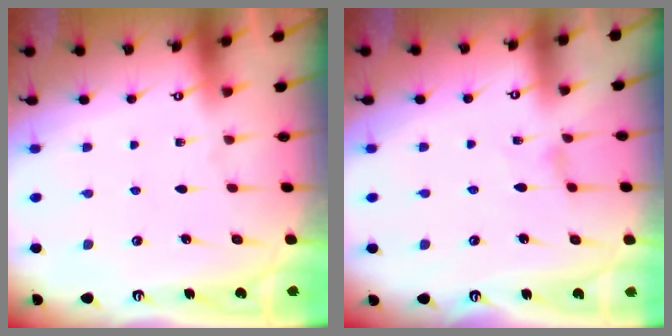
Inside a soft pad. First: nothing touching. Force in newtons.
{"total": 1.0, "press": 1.0, "slide": 0.1}